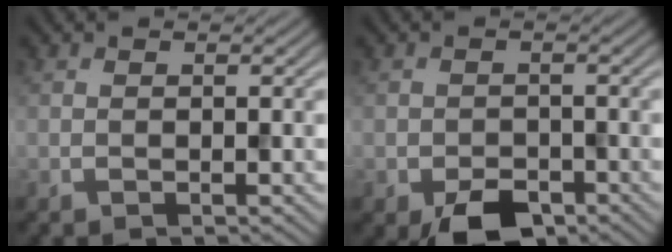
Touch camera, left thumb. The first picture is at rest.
{"total": 4.2, "force": [-2.9, 2.4, 2.0], "torque": [-0.029, -0.006, -0.050]}